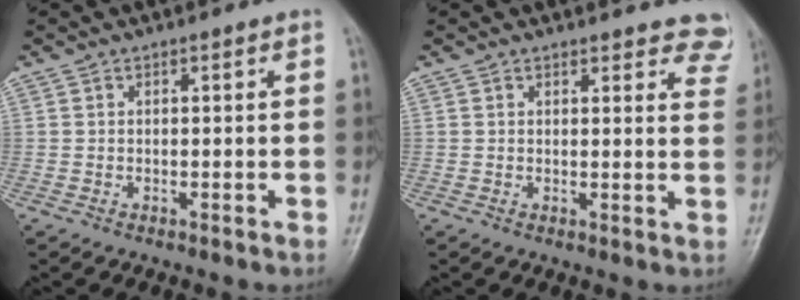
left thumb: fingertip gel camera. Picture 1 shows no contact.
{"total": 7.4, "force": [6.9, 2.3, 1.4], "torque": [0.032, -0.030, 0.049]}